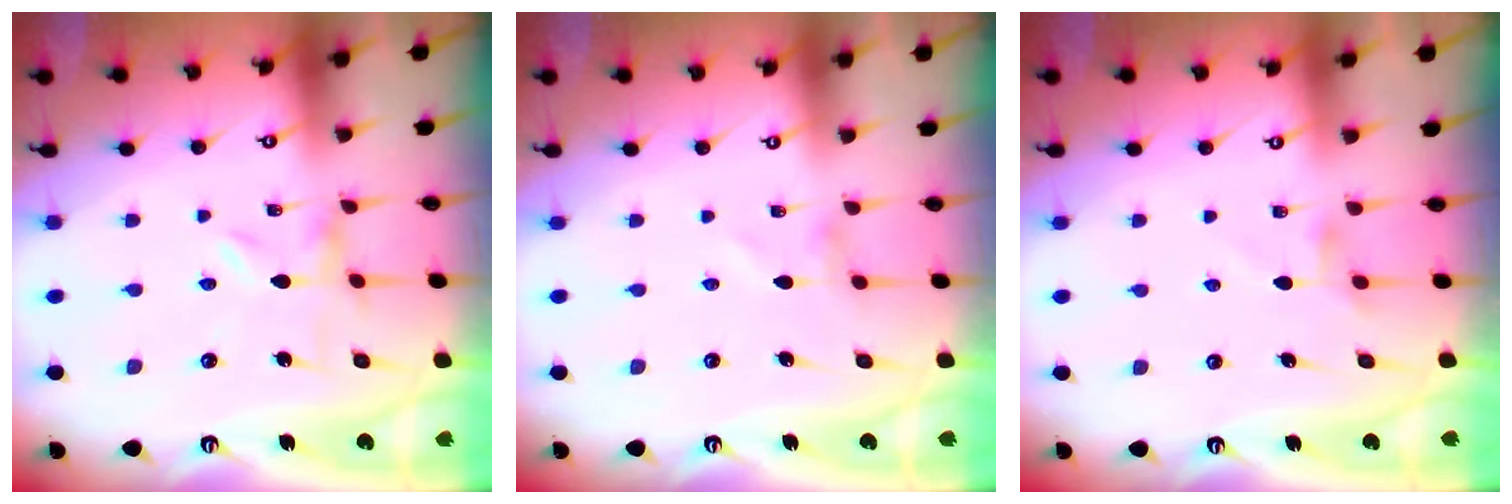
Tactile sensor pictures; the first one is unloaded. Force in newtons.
{"total": 0.0}
{"total": 3.6, "press": 3.6, "slide": 0.4}